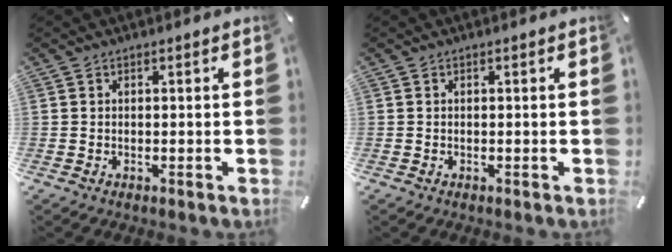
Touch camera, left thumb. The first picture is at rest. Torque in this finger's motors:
{"motor_torque": [-0.09, -0.29, -0.07, -0.04, 0.01]}